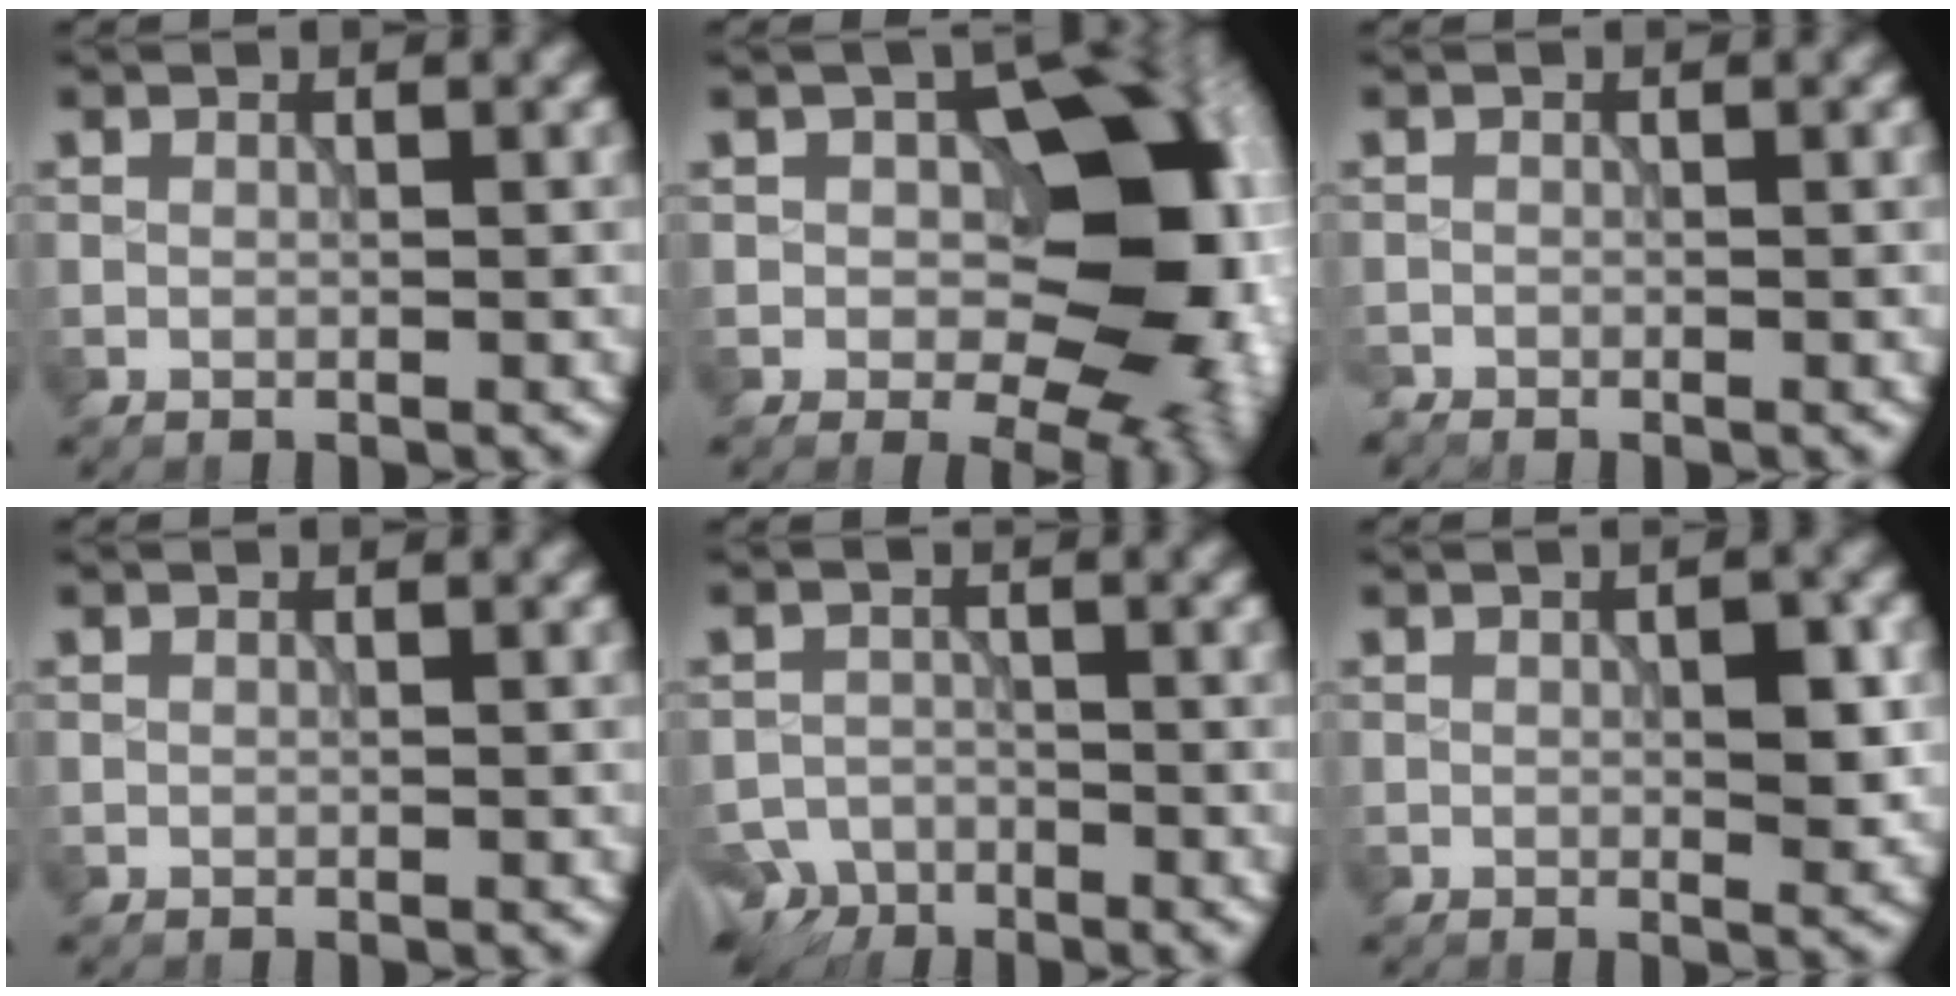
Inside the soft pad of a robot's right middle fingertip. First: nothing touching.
{"total": 15.3, "force": [0.2, 9.9, 11.6], "torque": [-0.113, -0.006, 0.023]}
{"total": 0.9, "force": [-0.9, 0.0, -0.2], "torque": [0.006, -0.005, -0.016]}
{"total": 0.0}
{"total": 4.2, "force": [-3.7, 2.0, 0.4], "torque": [-0.004, -0.005, -0.062]}
{"total": 2.5, "force": [0.2, 0.7, 2.4], "torque": [-0.034, 0.000, 0.006]}